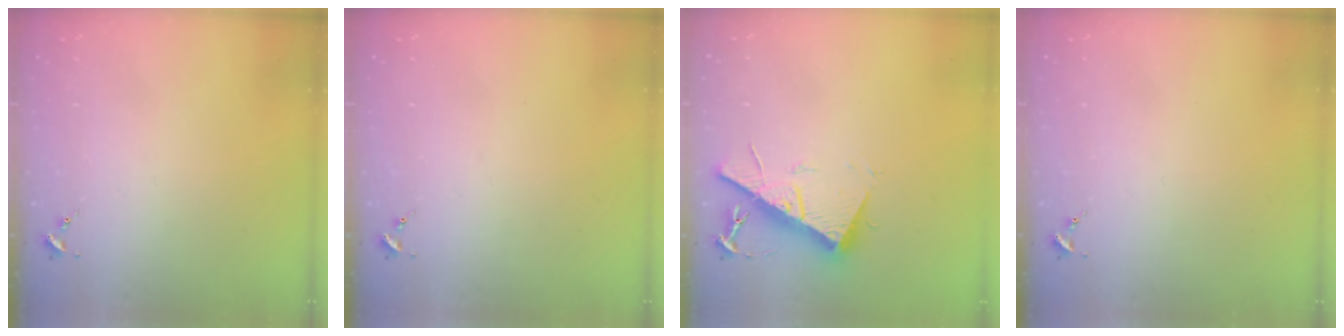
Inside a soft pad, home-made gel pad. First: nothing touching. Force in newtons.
{"total": 0.0}
{"total": 14.6, "press": 14.6, "slide": 0.4}
{"total": 0.0}